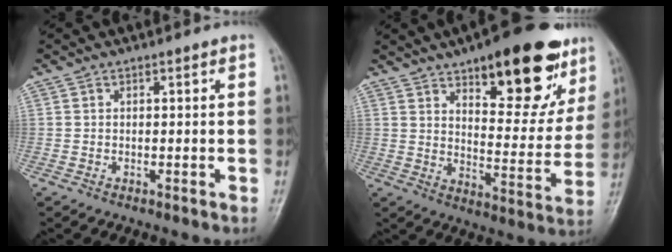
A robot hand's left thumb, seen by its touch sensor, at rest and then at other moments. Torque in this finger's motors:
{"motor_torque": [0.76, 0.72, 1.43, -1.33, 0.23]}